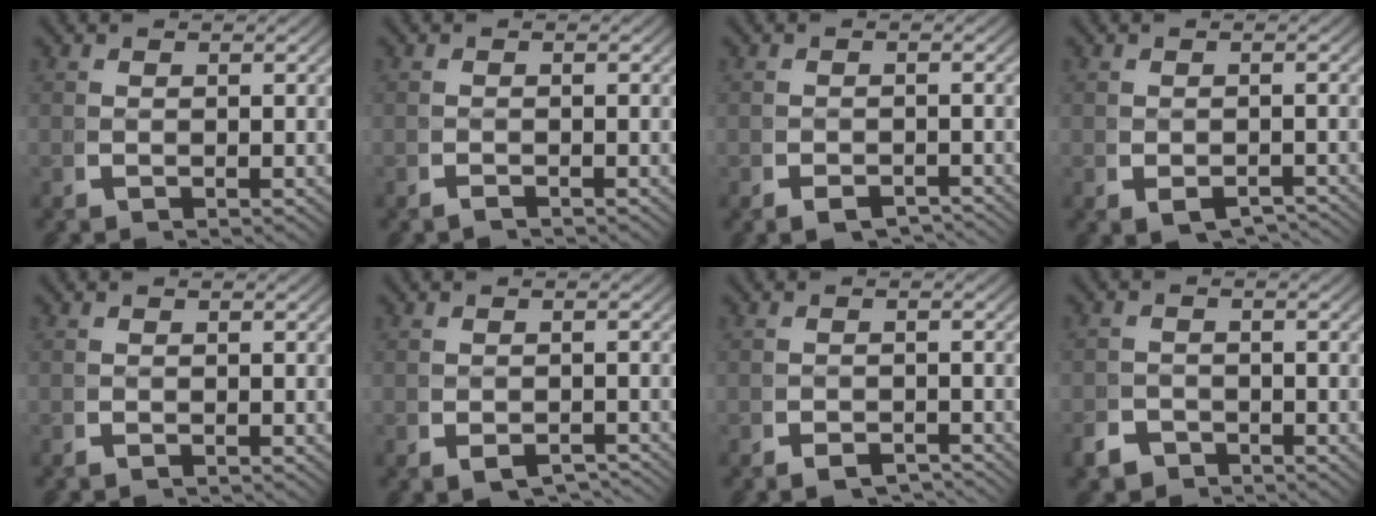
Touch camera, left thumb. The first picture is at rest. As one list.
[{"total": 0.8, "force": [-0.8, 0.0, 0.0], "torque": [-0.001, -0.006, -0.015]}, {"total": 2.5, "force": [-2.3, 0.7, 0.7], "torque": [-0.007, -0.010, -0.034]}, {"total": 3.1, "force": [-2.4, 1.4, 1.4], "torque": [-0.028, -0.017, -0.027]}, {"total": 0.5, "force": [-0.5, 0.0, 0.1], "torque": [-0.006, -0.006, -0.007]}, {"total": 3.1, "force": [-2.6, 1.2, 1.2], "torque": [-0.023, -0.014, -0.033]}, {"total": 2.2, "force": [-2.1, 0.5, 0.4], "torque": [-0.003, -0.009, -0.033]}, {"total": 2.9, "force": [-2.6, 1.3, 0.1], "torque": [0.003, -0.016, -0.044]}]